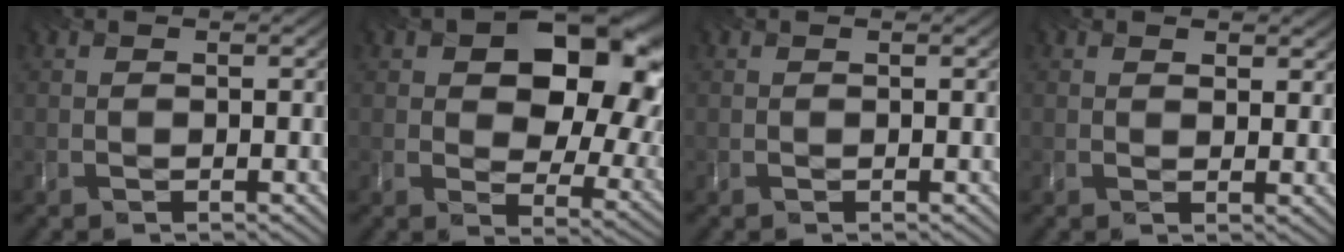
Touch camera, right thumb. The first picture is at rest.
{"total": 15.9, "force": [6.0, 10.0, 10.9], "torque": [-0.139, -0.008, 0.109]}
{"total": 0.0}
{"total": 2.4, "force": [1.7, 1.1, 1.2], "torque": [-0.025, -0.003, 0.034]}